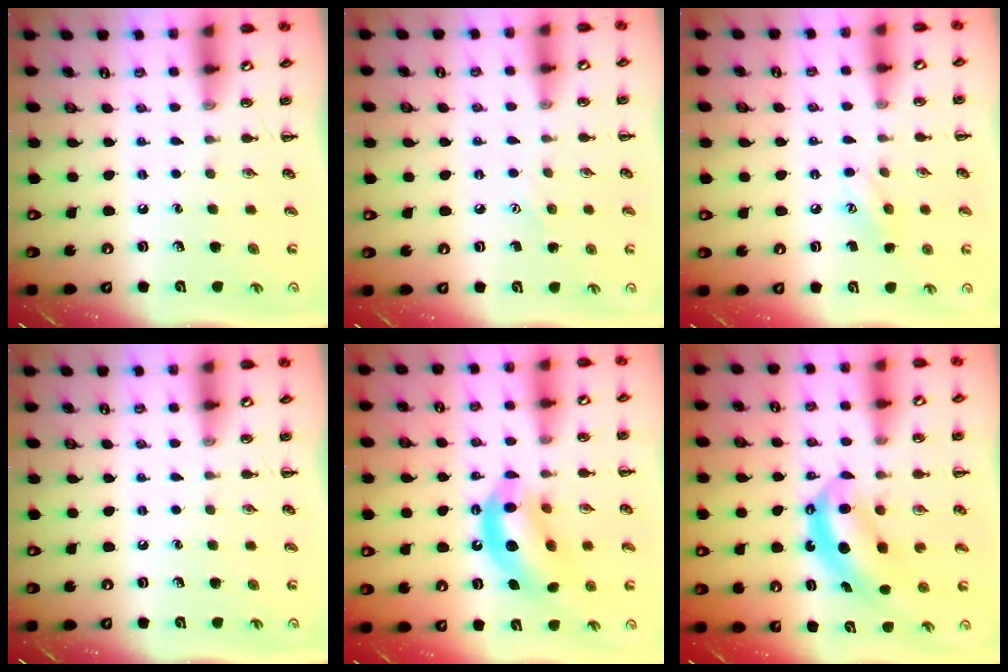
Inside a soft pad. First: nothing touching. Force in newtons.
{"total": 3.9, "press": 3.8, "slide": 1.0}
{"total": 8.1, "press": 7.9, "slide": 2.0}
{"total": 0.0}
{"total": 13.4, "press": 12.9, "slide": 3.7}
{"total": 6.4, "press": 6.3, "slide": 1.0}